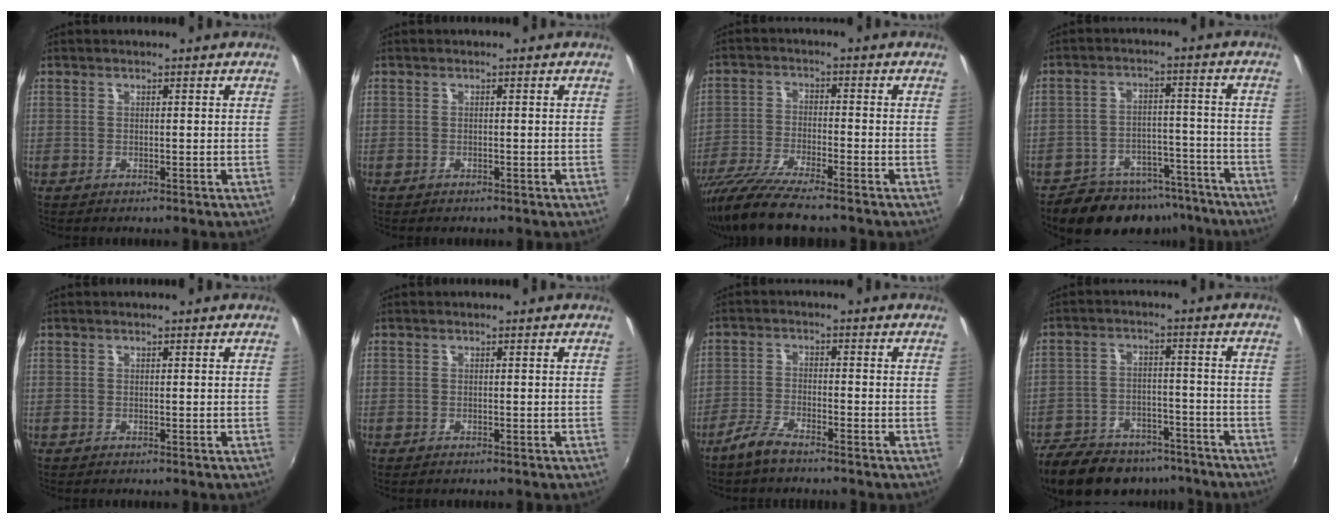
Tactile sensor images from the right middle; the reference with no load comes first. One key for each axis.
{"total": 0.6, "fx": -0.5, "fy": 0.4, "fz": 0.0, "tx": -0.002, "ty": -0.001, "tz": -0.008}
{"total": 11.4, "fx": -9.6, "fy": 0.7, "fz": 6.1, "tx": -0.136, "ty": -0.033, "tz": -0.179}
{"total": 15.5, "fx": -12.3, "fy": 7.8, "fz": 5.3, "tx": -0.117, "ty": 0.022, "tz": -0.160}
{"total": 0.0}
{"total": 0.0}
{"total": 4.4, "fx": -3.6, "fy": 0.8, "fz": 2.3, "tx": -0.063, "ty": -0.001, "tz": -0.075}
{"total": 18.7, "fx": -14.5, "fy": 8.8, "fz": 7.9, "tx": -0.181, "ty": -0.002, "tz": -0.208}